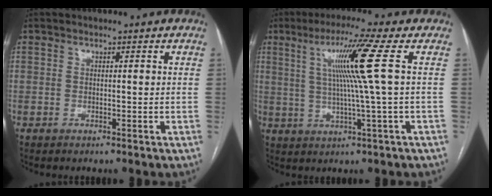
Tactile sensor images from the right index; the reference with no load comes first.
{"total": 9.8, "force": [2.3, -2.4, 9.2], "torque": [-0.157, 0.008, 0.049]}